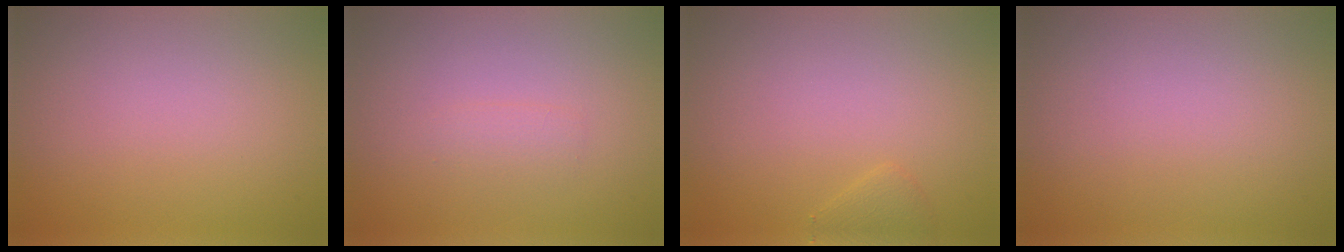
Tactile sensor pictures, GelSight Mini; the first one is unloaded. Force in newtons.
{"total": 1.0, "press": 1.0, "slide": 0.1}
{"total": 0.9, "press": 0.9, "slide": 0.1}
{"total": 0.0}